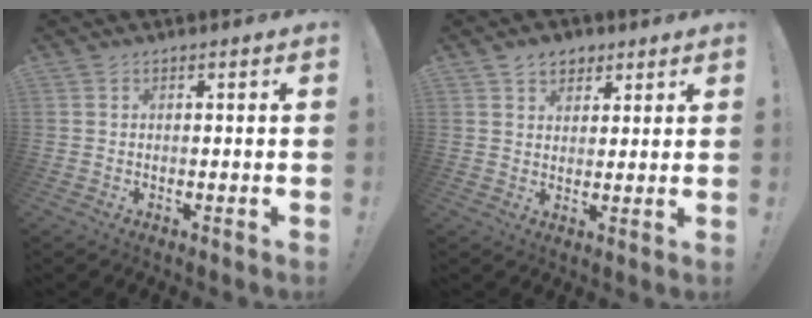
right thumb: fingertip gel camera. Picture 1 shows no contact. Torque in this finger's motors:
{"motor_torque": [-0.06, 0.63, 0.19, 0.04, -0.01]}